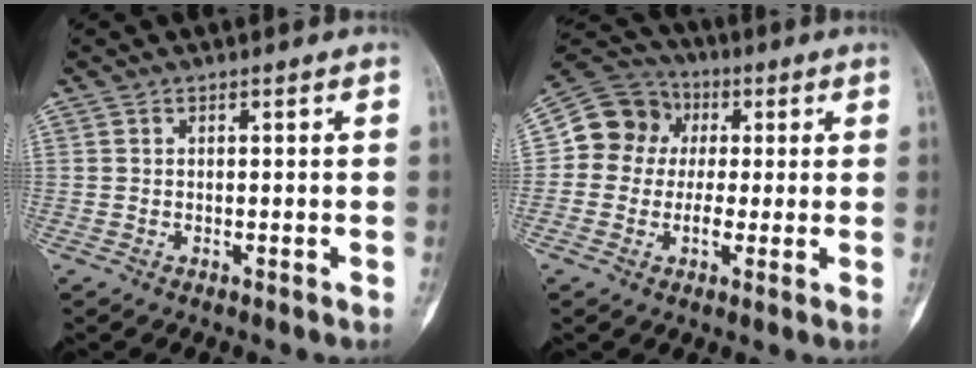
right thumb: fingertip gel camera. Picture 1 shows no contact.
{"total": 11.5, "force": [1.0, 10.4, 4.7], "torque": [-0.051, 0.024, 0.006]}